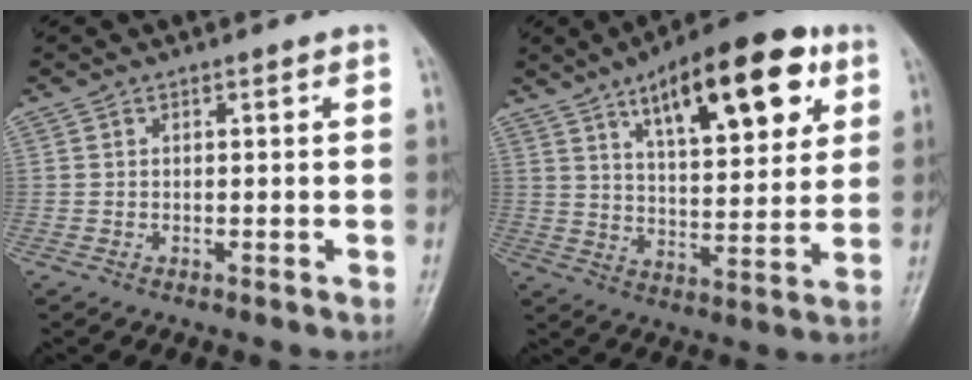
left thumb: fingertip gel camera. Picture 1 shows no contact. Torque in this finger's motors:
{"motor_torque": [0.68, 0.79, 1.78, -0.97, 0.20]}